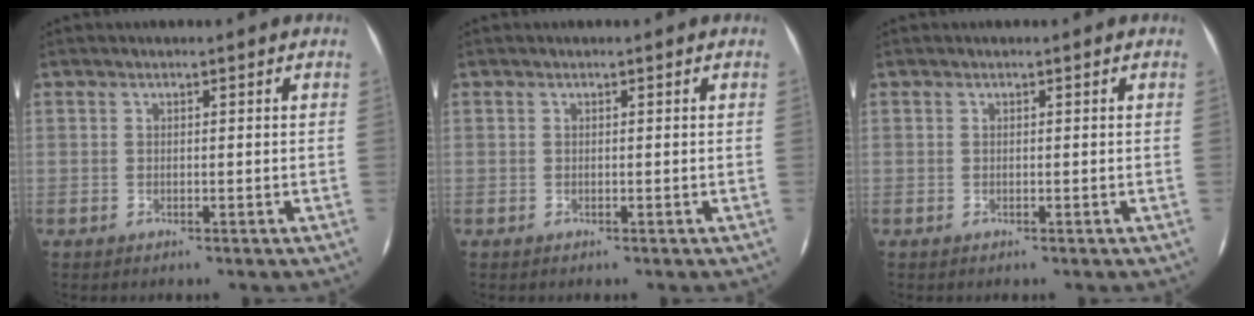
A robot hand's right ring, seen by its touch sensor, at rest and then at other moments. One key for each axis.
{"total": 0.0}
{"total": 0.0}